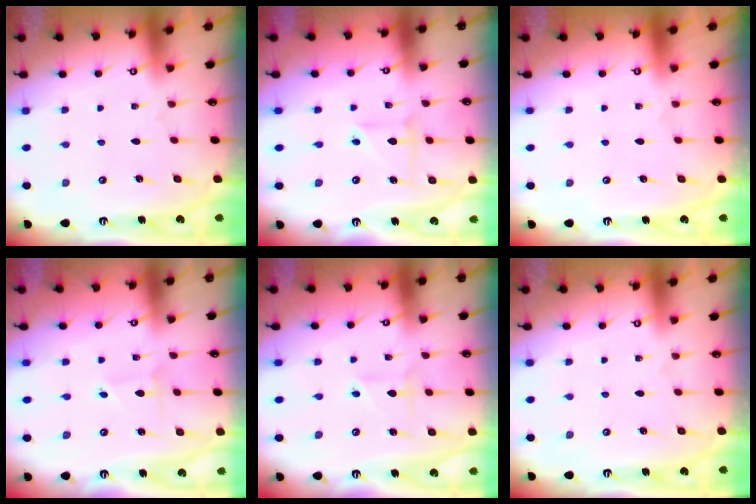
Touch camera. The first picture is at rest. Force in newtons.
{"total": 3.8, "press": 3.7, "slide": 0.4}
{"total": 0.0}
{"total": 1.5, "press": 1.5, "slide": 0.2}
{"total": 3.0, "press": 2.9, "slide": 0.6}
{"total": 0.0}